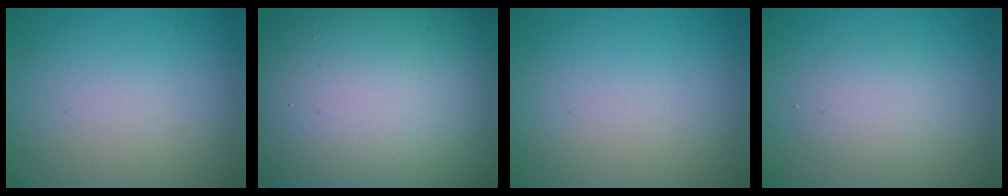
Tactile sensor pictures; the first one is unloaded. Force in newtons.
{"total": 22.1, "press": 22.1, "slide": 1.2}
{"total": 0.0}
{"total": 2.1, "press": 2.0, "slide": 0.1}